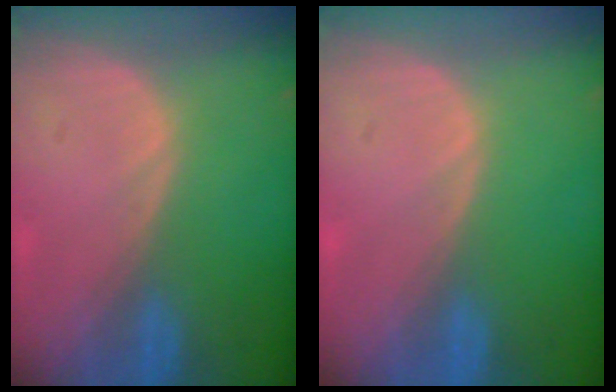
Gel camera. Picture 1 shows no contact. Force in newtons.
{"total": 0.0}